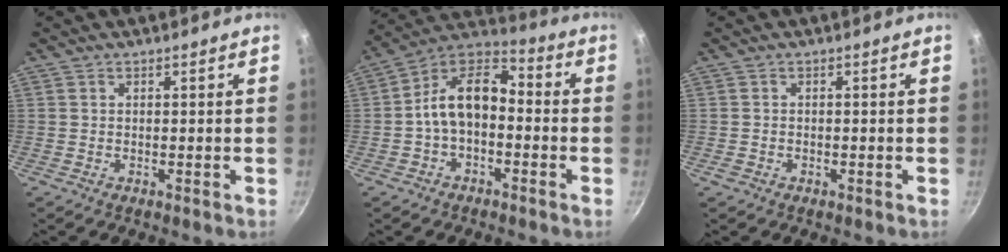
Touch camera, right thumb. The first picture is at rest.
{"total": 12.5, "force": [-1.6, 7.7, 9.6], "torque": [-0.151, 0.056, -0.047]}
{"total": 1.0, "force": [-0.5, 0.7, 0.5], "torque": [-0.013, 0.002, -0.010]}